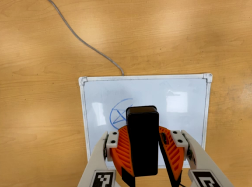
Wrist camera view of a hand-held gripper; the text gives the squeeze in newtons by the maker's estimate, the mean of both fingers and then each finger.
{"total": 7.5, "left": 8.1, "right": 6.9}